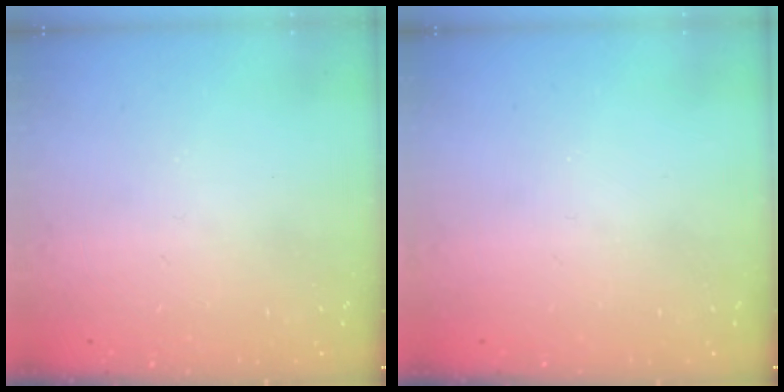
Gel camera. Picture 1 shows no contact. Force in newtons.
{"total": 0.0}